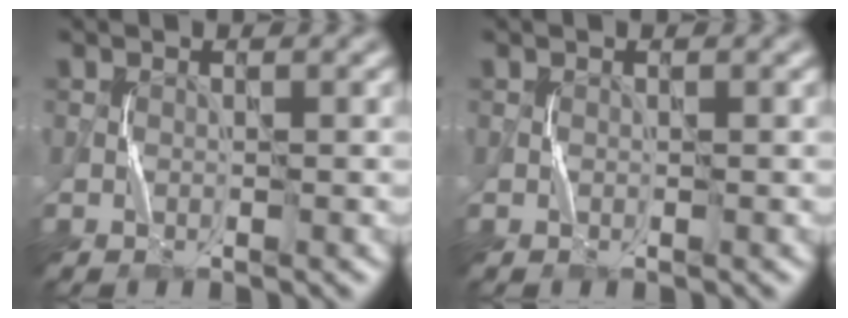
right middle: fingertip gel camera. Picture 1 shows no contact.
{"total": 0.0}